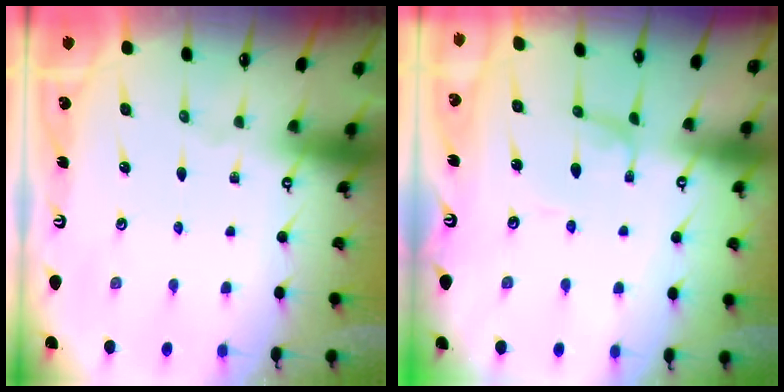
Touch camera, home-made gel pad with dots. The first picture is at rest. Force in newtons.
{"total": 0.6, "press": 0.5, "slide": 0.2}